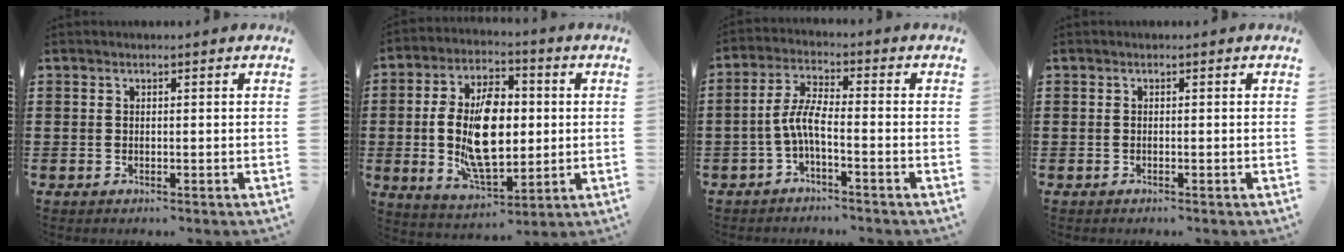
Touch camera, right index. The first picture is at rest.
{"total": 12.7, "force": [0.0, 6.8, 10.7], "torque": [-0.198, -0.002, -0.002]}
{"total": 4.7, "force": [-1.9, 0.4, 4.3], "torque": [-0.101, -0.005, -0.043]}
{"total": 0.0}